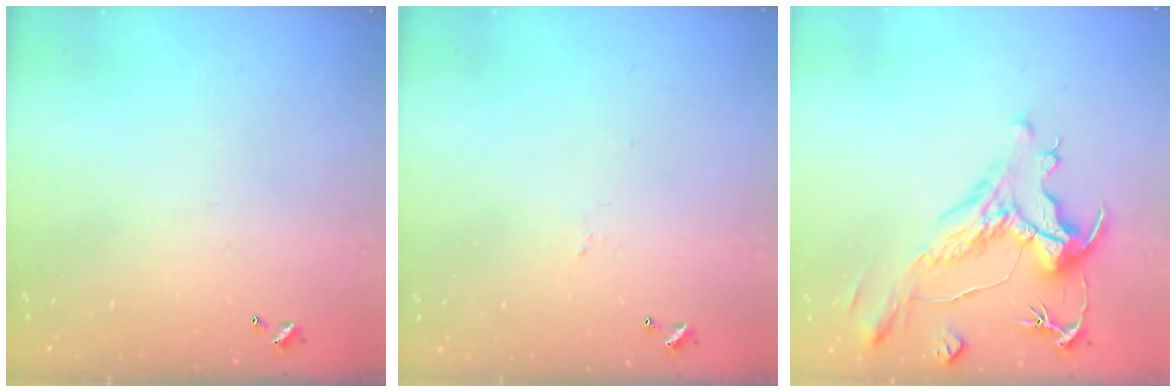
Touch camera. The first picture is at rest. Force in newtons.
{"total": 1.7, "press": 1.6, "slide": 0.3}
{"total": 1.6, "press": 0.6, "slide": 1.5}